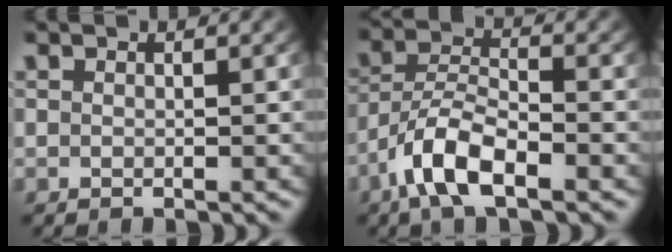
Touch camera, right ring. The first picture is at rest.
{"total": 5.1, "force": [-2.8, 2.1, 3.7], "torque": [-0.083, -0.016, -0.045]}